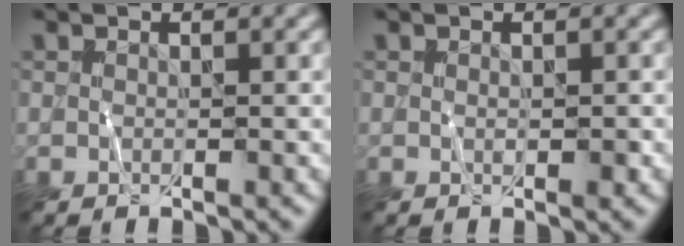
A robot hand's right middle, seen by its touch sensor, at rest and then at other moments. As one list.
[{"total": 0.9, "force": [-0.1, 0.5, 0.8], "torque": [-0.013, -0.002, 0.000]}]